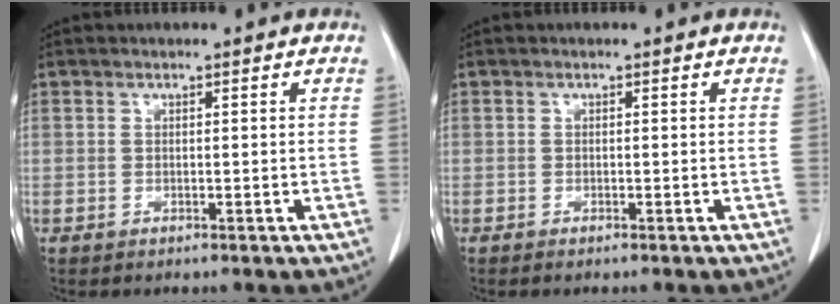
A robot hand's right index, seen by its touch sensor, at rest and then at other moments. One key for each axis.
{"total": 0.6, "fx": -0.6, "fy": 0.1, "fz": 0.3, "tx": -0.011, "ty": -0.002, "tz": -0.007}